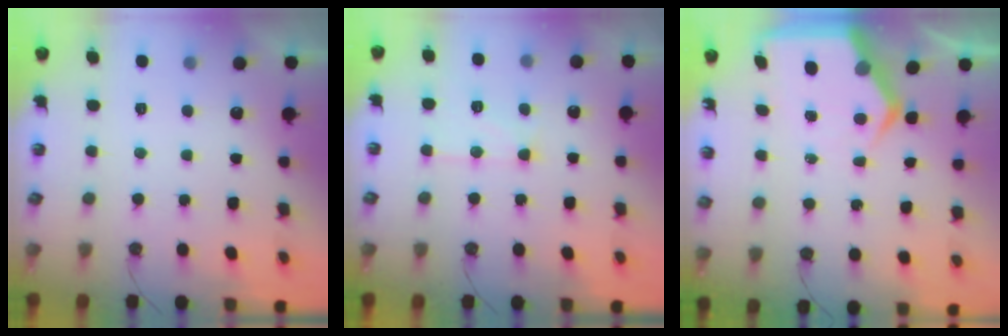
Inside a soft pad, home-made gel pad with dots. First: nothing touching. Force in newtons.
{"total": 10.7, "press": 10.7, "slide": 0.9}
{"total": 8.6, "press": 8.5, "slide": 1.3}